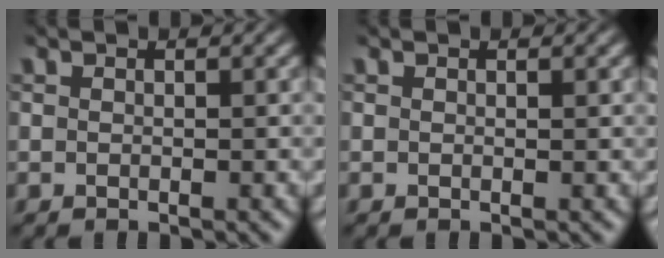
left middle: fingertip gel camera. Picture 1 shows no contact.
{"total": 0.0}